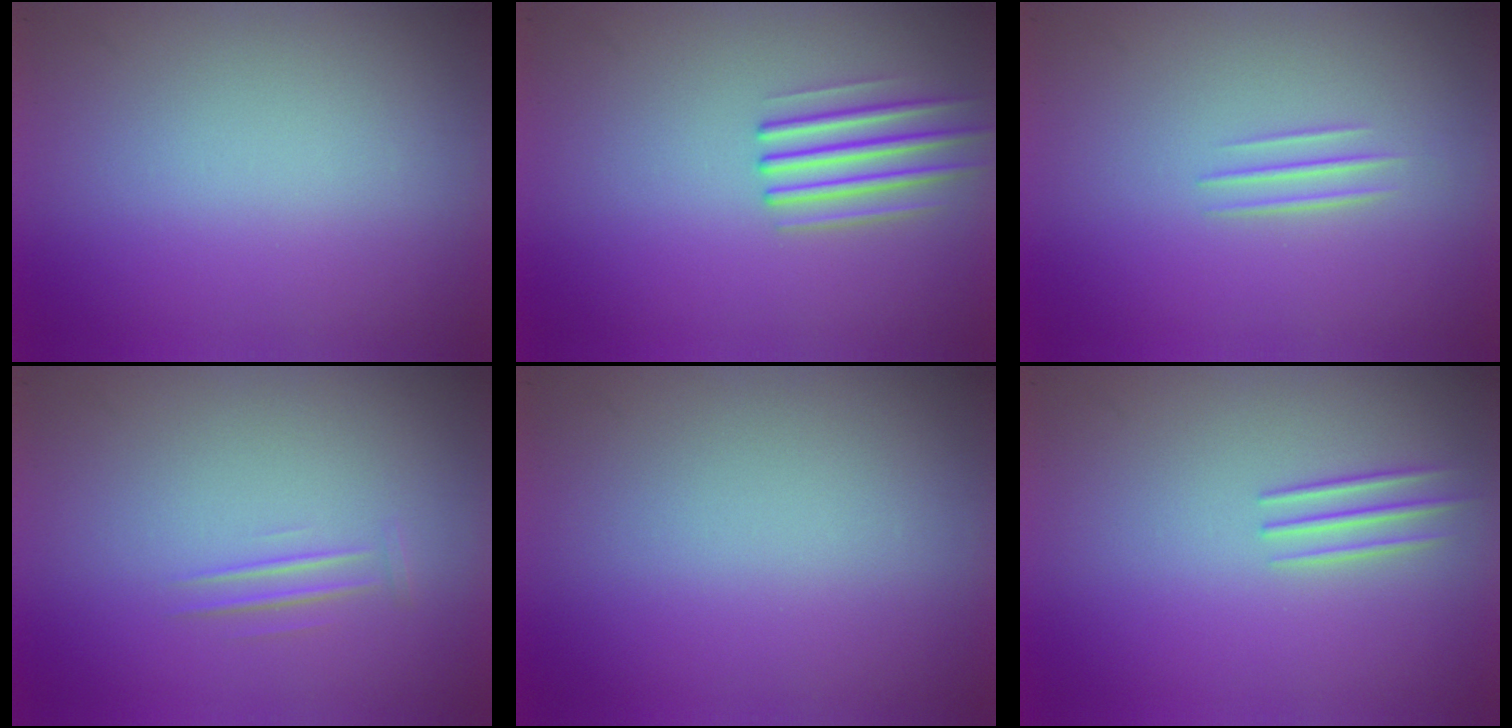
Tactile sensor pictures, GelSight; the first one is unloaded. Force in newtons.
{"total": 2.1}
{"total": 1.0}
{"total": 1.1}
{"total": 0.0}
{"total": 1.8}